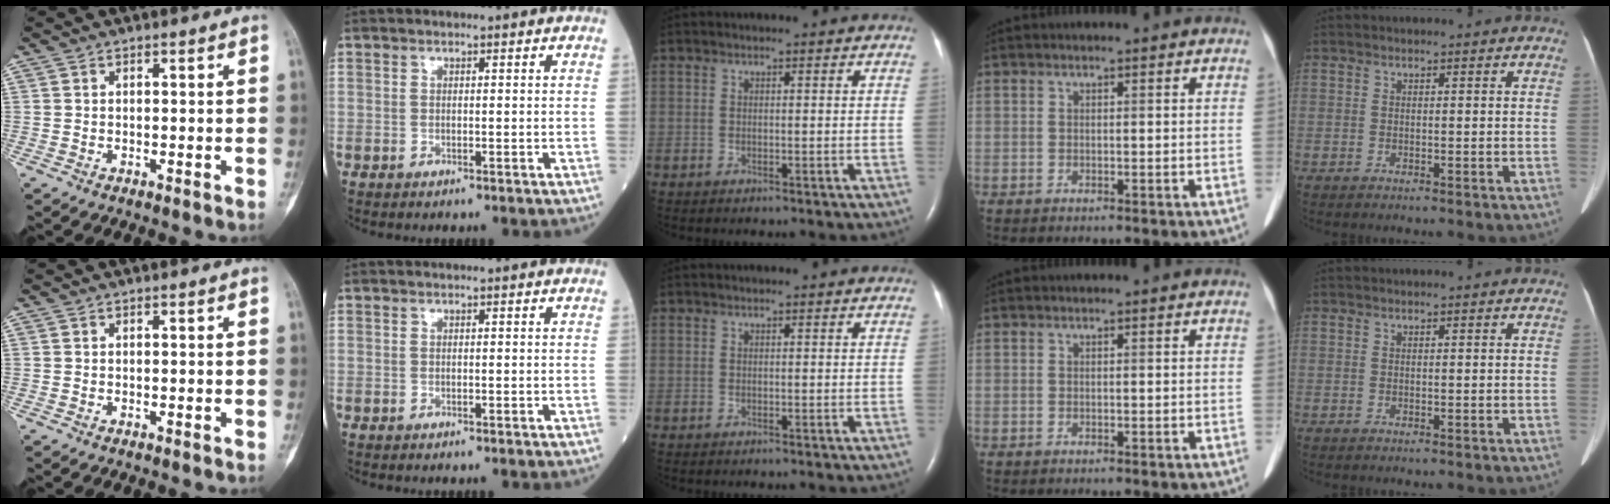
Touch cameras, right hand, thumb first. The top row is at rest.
{}